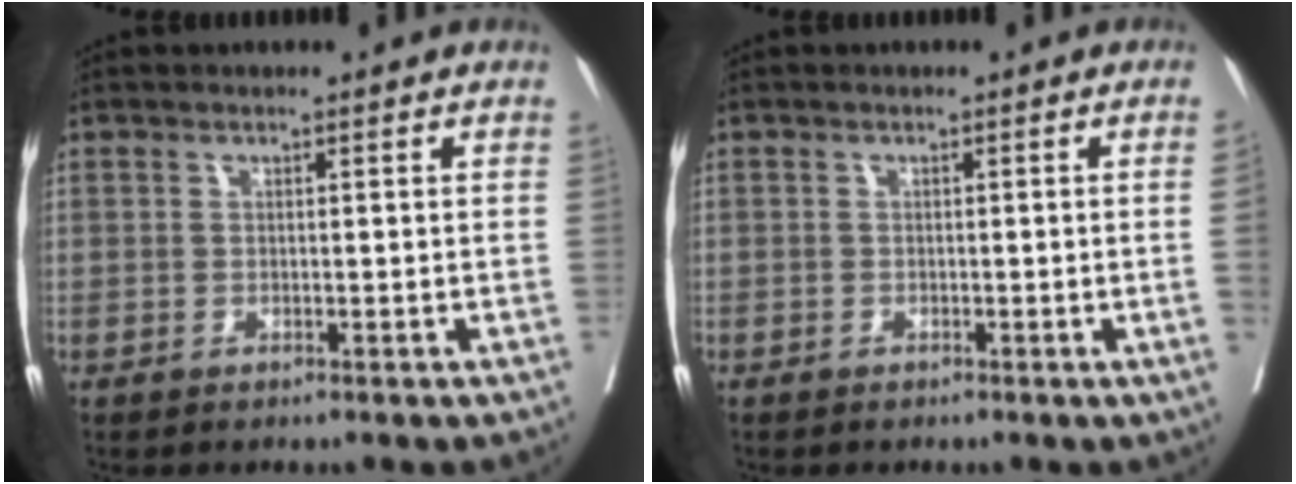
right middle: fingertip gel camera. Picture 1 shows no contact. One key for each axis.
{"total": 0.9, "fx": -0.2, "fy": -0.4, "fz": 0.8, "tx": -0.007, "ty": 0.001, "tz": -0.003}